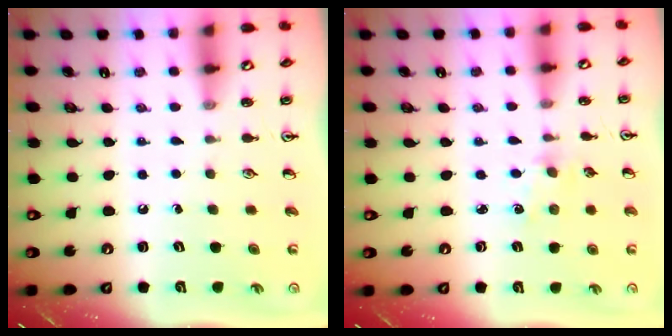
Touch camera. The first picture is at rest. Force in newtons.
{"total": 2.2, "press": 2.1, "slide": 0.3}